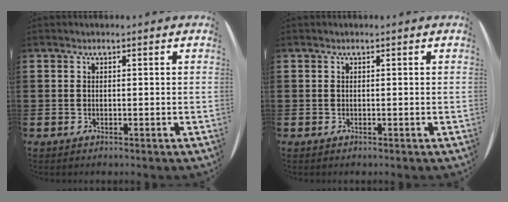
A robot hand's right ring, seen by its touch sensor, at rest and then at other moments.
{"total": 0.0}